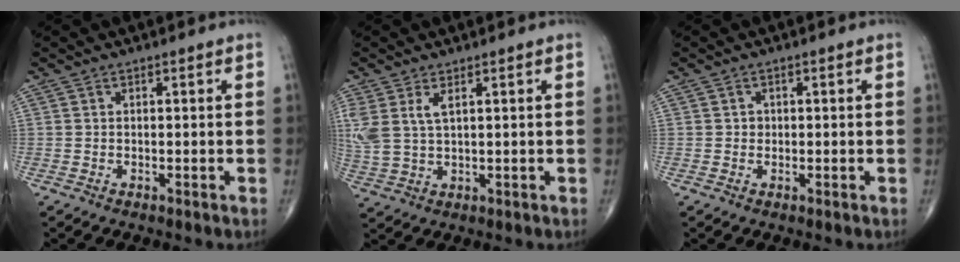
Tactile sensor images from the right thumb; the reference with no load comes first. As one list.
[{"total": 7.0, "force": [2.6, 3.4, 5.5], "torque": [-0.140, 0.000, 0.062]}, {"total": 0.9, "force": [0.0, 0.9, 0.2], "torque": [0.002, 0.002, 0.000]}]